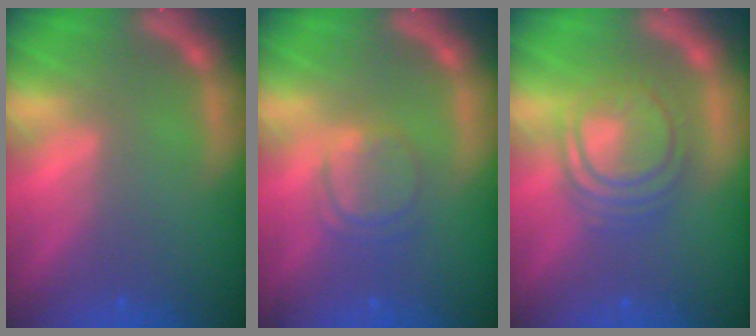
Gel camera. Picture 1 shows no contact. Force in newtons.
{"total": 3.5}
{"total": 6.5}